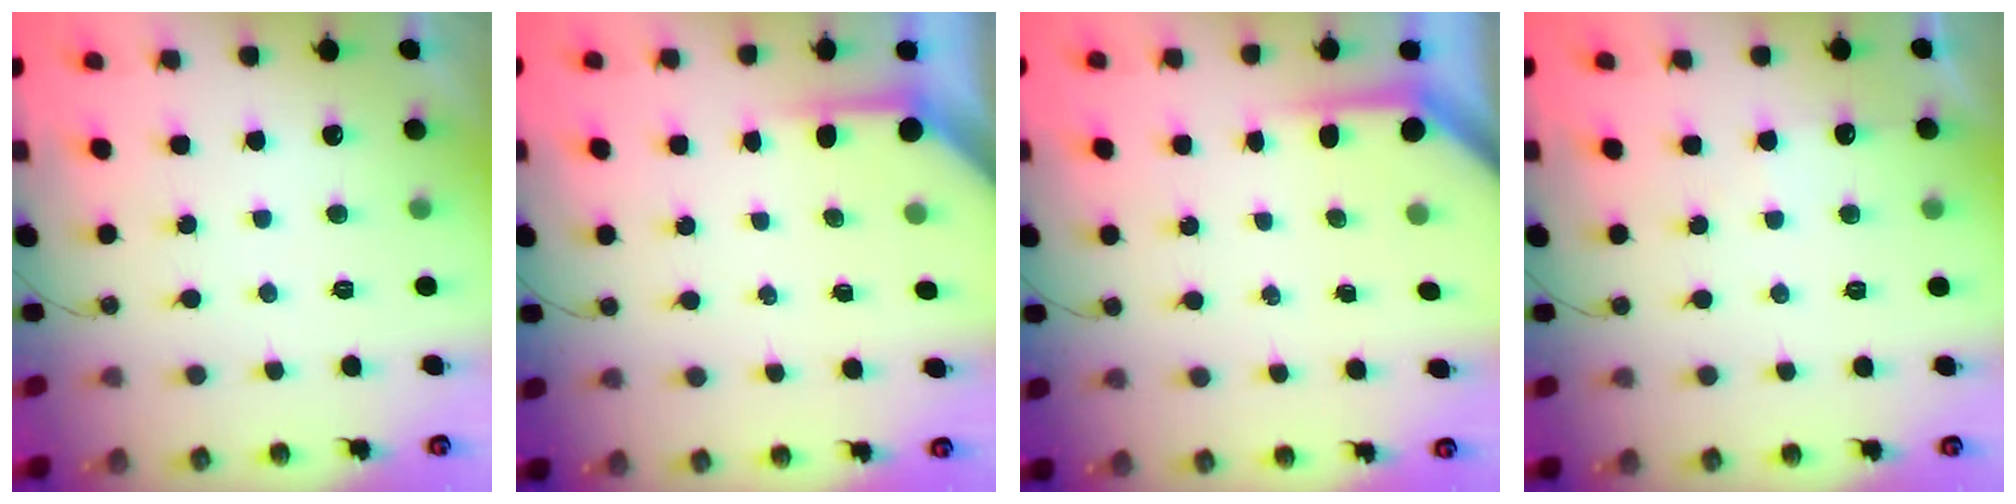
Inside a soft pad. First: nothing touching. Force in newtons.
{"total": 4.0, "press": 3.9, "slide": 0.3}
{"total": 3.6, "press": 3.6, "slide": 0.3}
{"total": 4.8, "press": 4.8, "slide": 0.6}